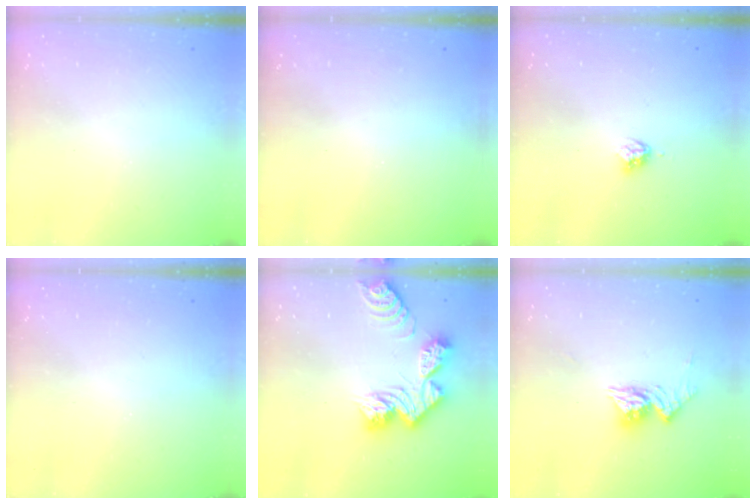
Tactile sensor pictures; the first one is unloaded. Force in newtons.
{"total": 0.0}
{"total": 3.3, "press": 3.3, "slide": 0.4}
{"total": 0.0}
{"total": 13.0, "press": 13.0, "slide": 1.1}
{"total": 9.9, "press": 9.8, "slide": 0.9}